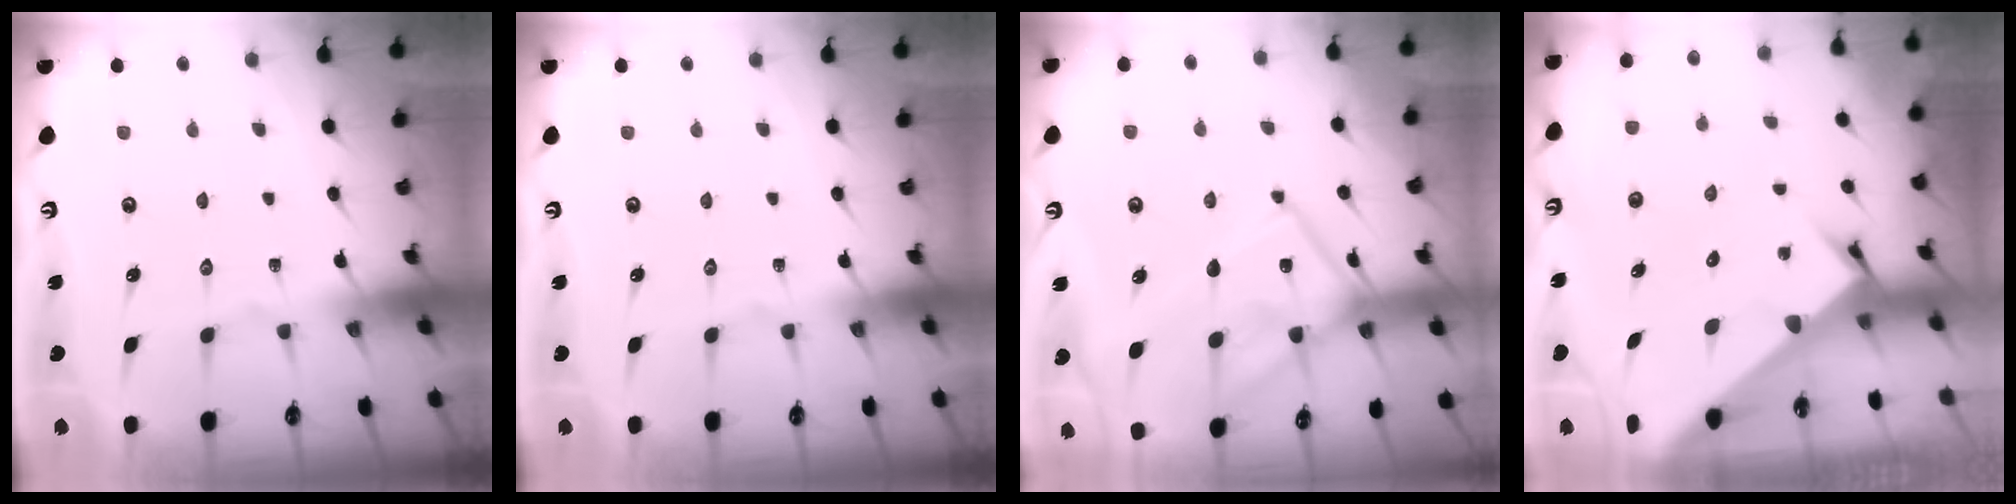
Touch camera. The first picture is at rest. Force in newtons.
{"total": 0.0}
{"total": 12.7, "press": 12.7, "slide": 1.0}
{"total": 2.9, "press": 2.9, "slide": 0.2}